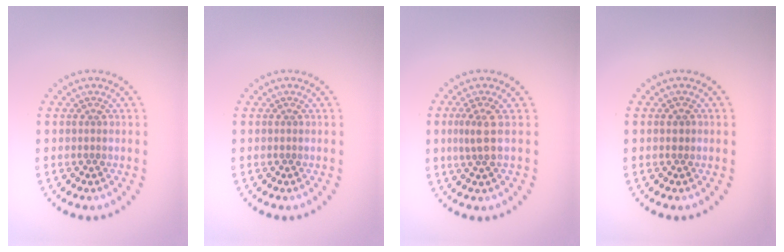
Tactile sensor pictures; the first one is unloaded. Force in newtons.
{"total": 0.0}
{"total": 1.9, "press": 1.6, "slide": 1.1}
{"total": 0.8, "press": 0.7, "slide": 0.3}